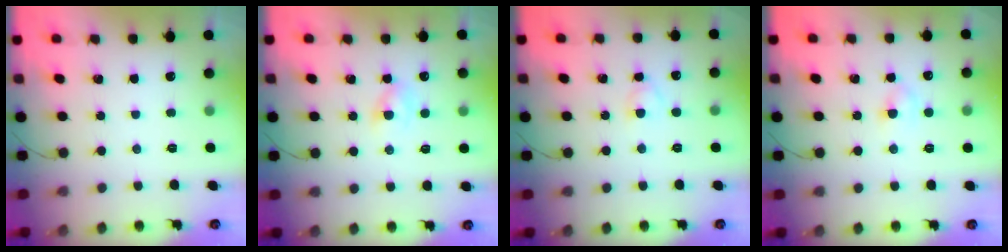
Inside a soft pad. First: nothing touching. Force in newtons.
{"total": 2.2, "press": 2.0, "slide": 1.1}
{"total": 2.8, "press": 2.6, "slide": 1.1}
{"total": 2.8, "press": 2.6, "slide": 1.0}